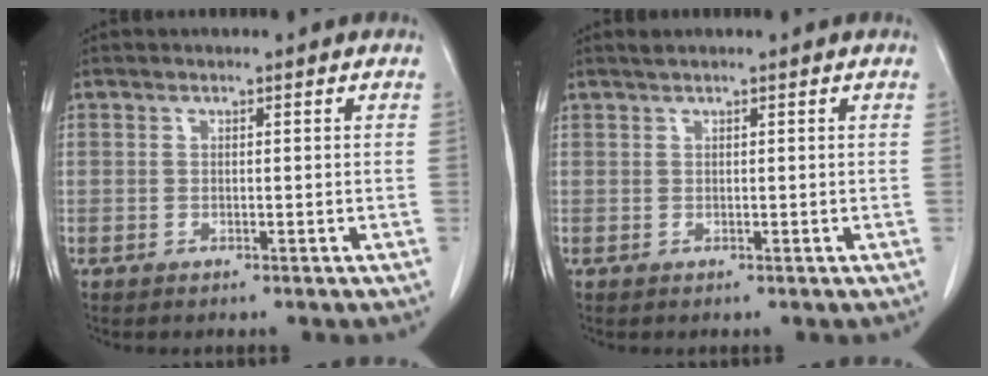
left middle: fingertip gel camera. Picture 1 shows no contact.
{"total": 0.7, "force": [0.6, -0.2, 0.3], "torque": [-0.014, 0.006, 0.017]}